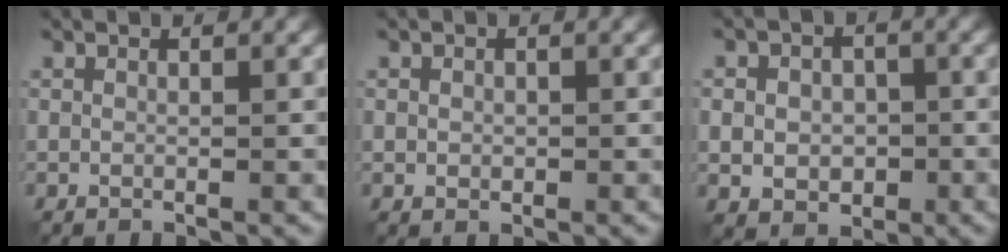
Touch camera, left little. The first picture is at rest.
{"total": 0.8, "force": [0.0, 0.8, 0.4], "torque": [-0.005, -0.002, -0.001]}
{"total": 4.3, "force": [-0.4, 3.5, 2.5], "torque": [-0.037, -0.007, -0.007]}